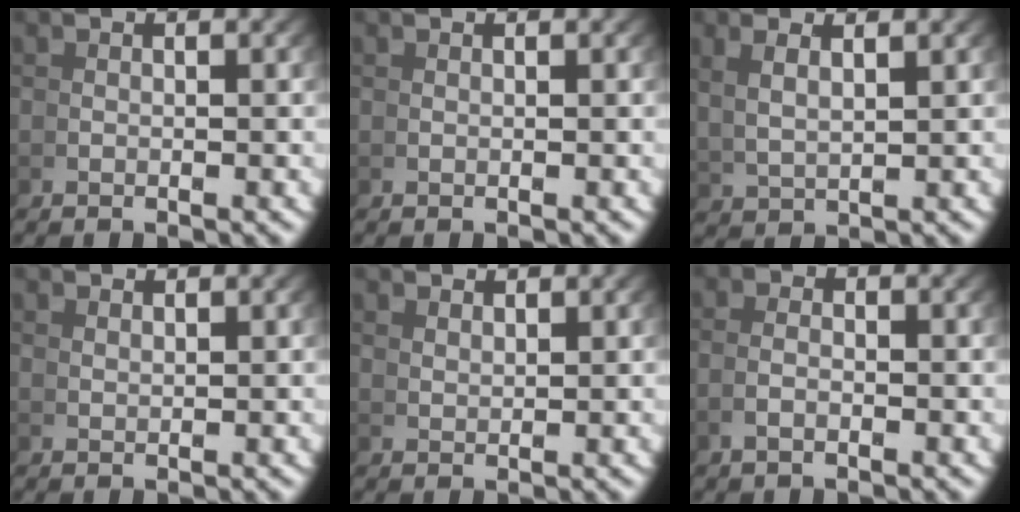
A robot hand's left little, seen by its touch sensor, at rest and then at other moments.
{"total": 0.6, "force": [0.4, -0.5, -0.1], "torque": [0.005, 0.001, 0.008]}
{"total": 2.7, "force": [2.0, 0.5, 1.7], "torque": [-0.030, 0.004, 0.047]}
{"total": 1.9, "force": [1.4, -1.2, -0.2], "torque": [0.017, 0.001, 0.035]}
{"total": 2.2, "force": [2.0, -1.0, -0.1], "torque": [0.012, 0.001, 0.046]}
{"total": 0.8, "force": [-0.5, -0.2, 0.6], "torque": [-0.015, -0.005, -0.006]}